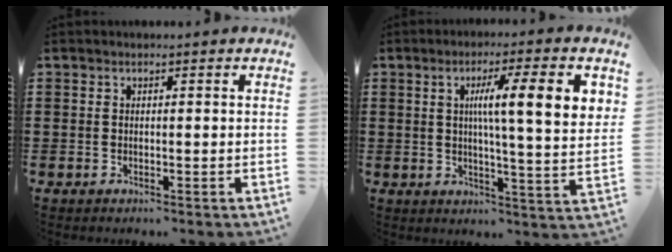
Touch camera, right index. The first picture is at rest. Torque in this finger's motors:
{"motor_torque": [1.51, 0.63, 0.93, 0.21]}